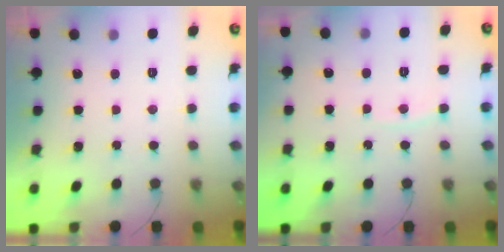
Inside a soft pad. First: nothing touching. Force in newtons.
{"total": 3.2, "press": 3.2, "slide": 0.4}